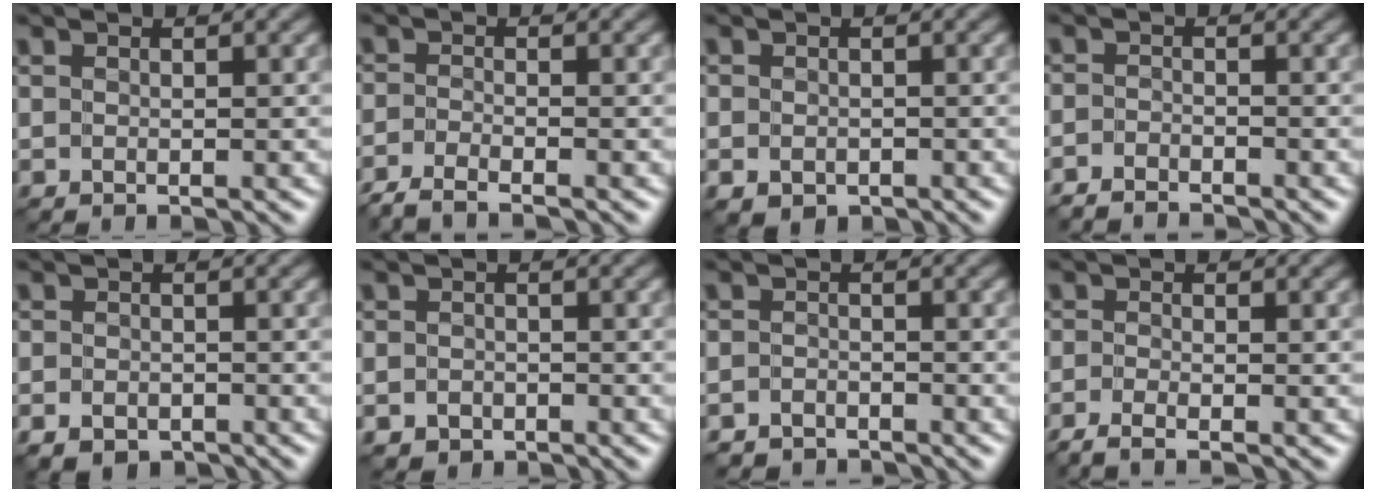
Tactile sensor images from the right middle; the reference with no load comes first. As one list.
[{"total": 2.7, "force": [-2.6, 0.1, 0.9], "torque": [-0.019, -0.006, -0.060]}, {"total": 1.6, "force": [-0.8, 1.2, 0.6], "torque": [-0.009, -0.009, -0.016]}, {"total": 2.7, "force": [-2.7, 0.3, 0.1], "torque": [-0.001, -0.005, -0.059]}, {"total": 2.3, "force": [-1.7, 1.4, 0.7], "torque": [-0.009, -0.004, -0.033]}, {"total": 1.5, "force": [-1.0, 1.1, 0.1], "torque": [0.006, 0.002, -0.020]}, {"total": 2.3, "force": [-2.2, 0.6, -0.5], "torque": [0.016, 0.001, -0.045]}, {"total": 2.2, "force": [-1.9, 0.2, 1.1], "torque": [-0.025, -0.006, -0.046]}]